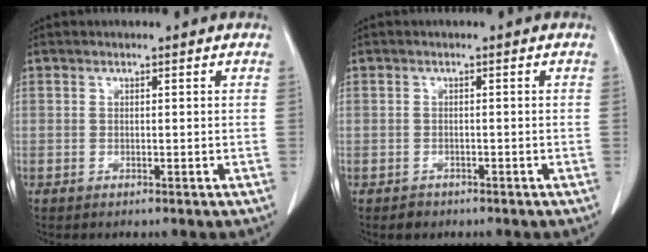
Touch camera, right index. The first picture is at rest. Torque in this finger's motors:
{"motor_torque": [-0.05, 0.02, -0.13, -0.06]}